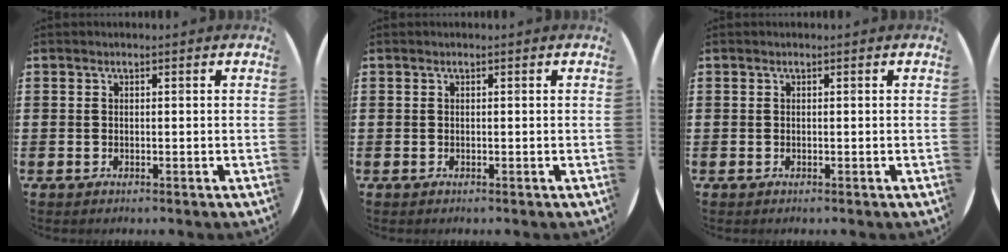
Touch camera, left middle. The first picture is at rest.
{"total": 0.0}
{"total": 0.0}